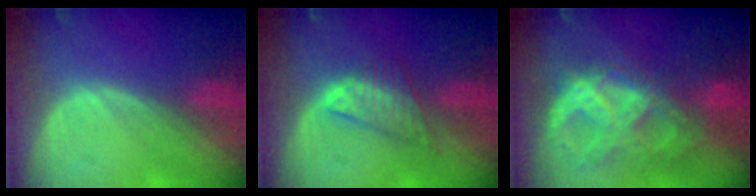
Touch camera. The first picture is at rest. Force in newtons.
{"total": 4.9, "press": 4.9, "slide": 0.4}
{"total": 10.9, "press": 9.3, "slide": 5.8}